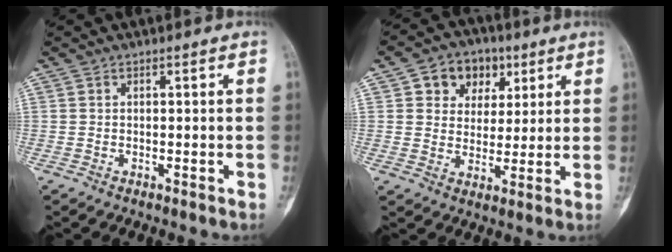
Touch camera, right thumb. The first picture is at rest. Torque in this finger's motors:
{"motor_torque": [-0.40, 0.25, 0.13, -0.04, -0.02]}